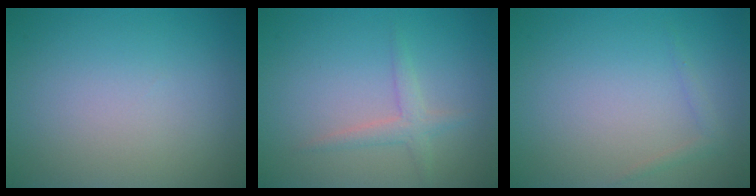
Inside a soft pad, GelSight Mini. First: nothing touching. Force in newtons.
{"total": 1.8, "press": 1.8, "slide": 0.0}
{"total": 0.7, "press": 0.7, "slide": 0.1}